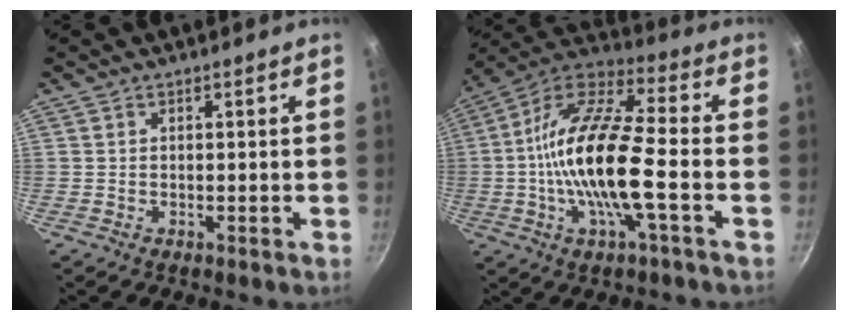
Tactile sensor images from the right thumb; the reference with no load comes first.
{"total": 18.5, "force": [-2.9, 5.2, 17.5], "torque": [-0.336, 0.036, -0.072]}